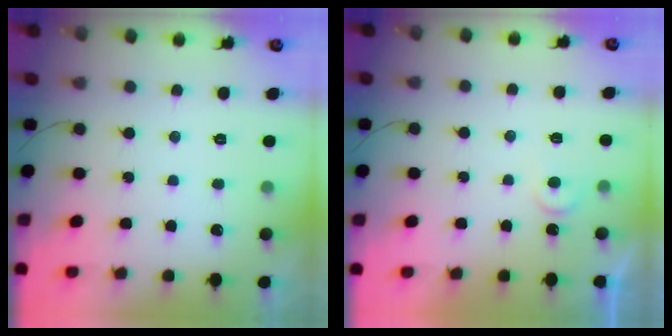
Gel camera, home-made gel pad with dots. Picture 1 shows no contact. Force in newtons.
{"total": 4.0, "press": 3.9, "slide": 0.3}